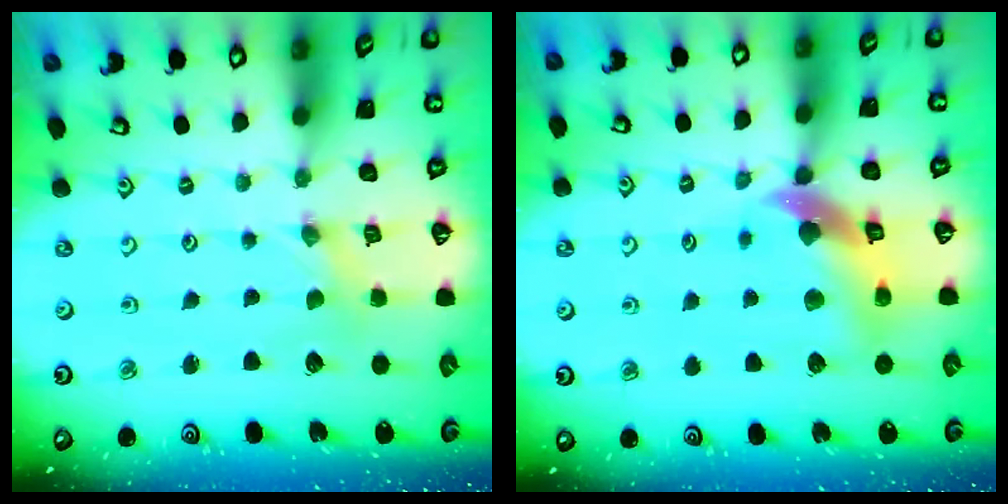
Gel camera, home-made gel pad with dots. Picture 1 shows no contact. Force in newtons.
{"total": 10.9, "press": 10.8, "slide": 1.5}